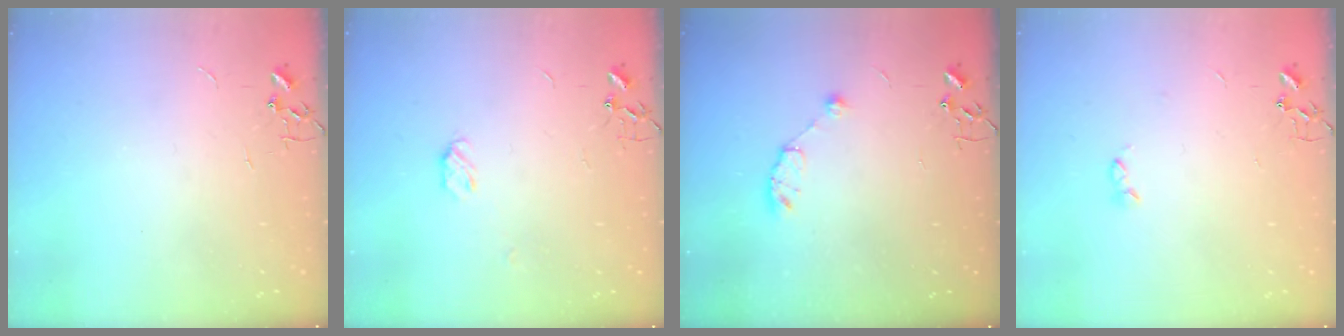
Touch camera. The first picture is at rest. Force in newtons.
{"total": 4.7, "press": 4.6, "slide": 0.7}
{"total": 8.1, "press": 8.0, "slide": 1.0}
{"total": 2.6, "press": 2.5, "slide": 0.5}